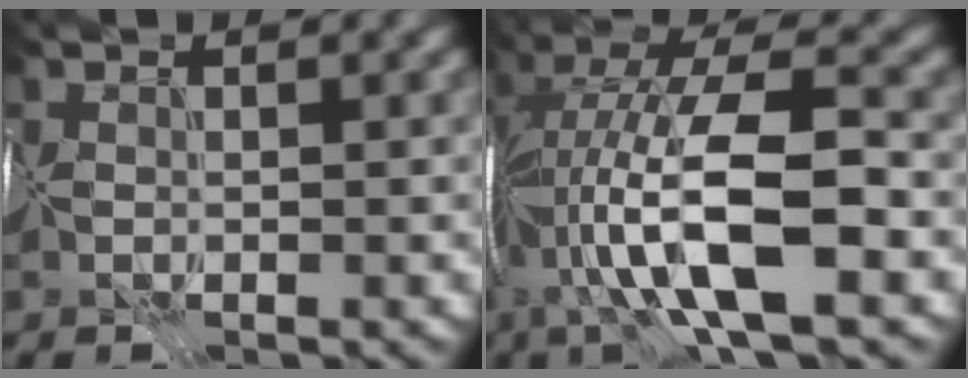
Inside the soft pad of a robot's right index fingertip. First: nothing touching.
{"total": 12.1, "force": [-2.8, 3.2, 11.3], "torque": [-0.200, 0.013, -0.057]}